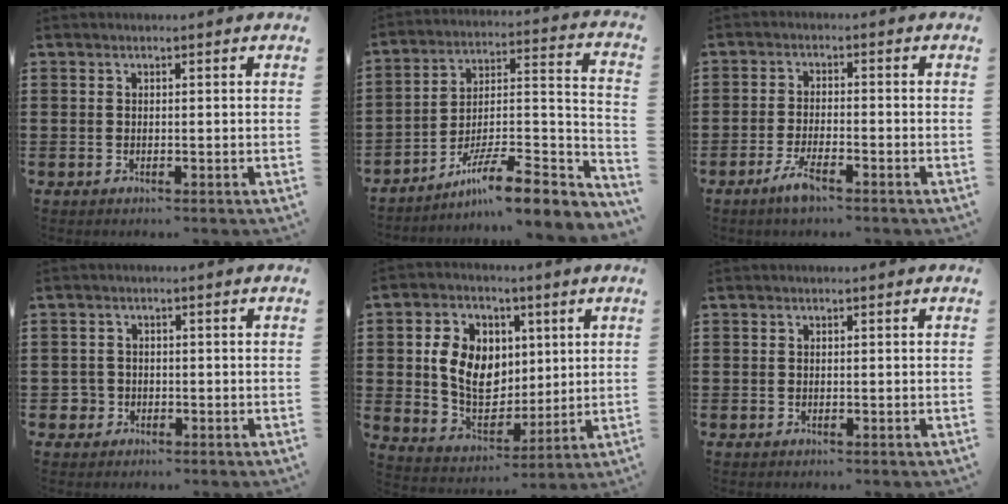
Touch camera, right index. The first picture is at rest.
{"total": 9.6, "force": [-7.1, 1.4, 6.3], "torque": [-0.092, 0.004, -0.138]}
{"total": 4.1, "force": [-2.6, 0.5, 3.1], "torque": [-0.072, -0.011, -0.049]}
{"total": 2.1, "force": [-0.9, 1.8, 0.3], "torque": [-0.013, 0.002, -0.022]}
{"total": 9.2, "force": [1.6, 7.5, 5.2], "torque": [-0.117, 0.017, 0.028]}
{"total": 0.0}